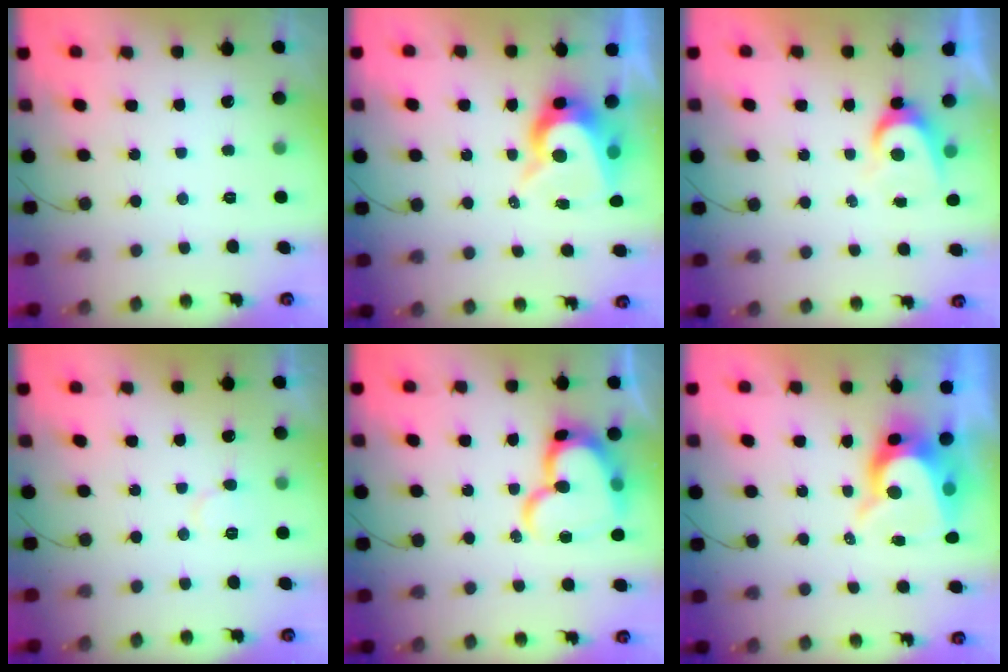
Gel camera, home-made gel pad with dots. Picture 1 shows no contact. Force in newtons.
{"total": 9.2, "press": 9.2, "slide": 0.9}
{"total": 5.5, "press": 5.5, "slide": 0.6}
{"total": 5.7, "press": 5.7, "slide": 0.5}
{"total": 17.1, "press": 17.0, "slide": 1.5}
{"total": 10.8, "press": 10.8, "slide": 1.1}